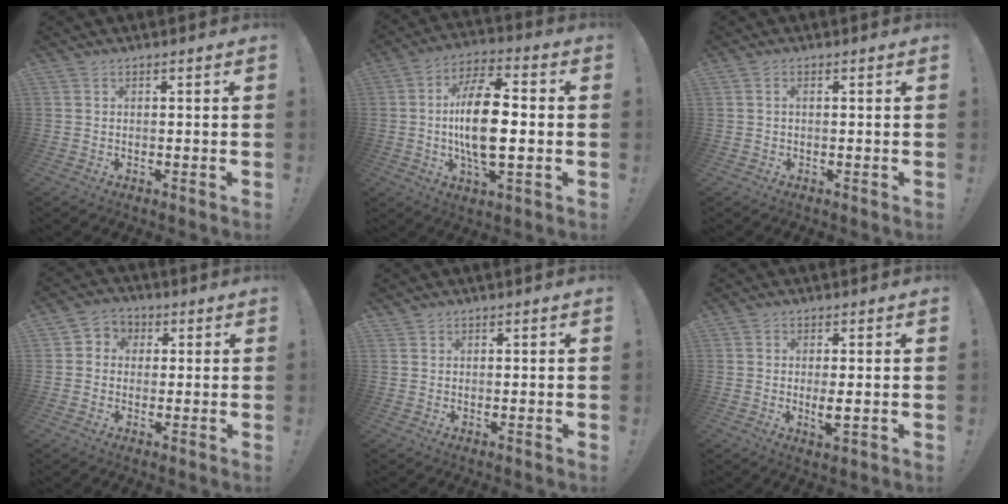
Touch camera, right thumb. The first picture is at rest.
{"total": 16.8, "force": [-0.9, 7.2, 15.2], "torque": [-0.274, 0.002, -0.023]}
{"total": 0.8, "force": [-0.1, 0.1, 0.8], "torque": [-0.017, 0.000, -0.001]}
{"total": 4.8, "force": [-0.4, 4.6, 1.2], "torque": [-0.010, 0.010, -0.006]}
{"total": 1.0, "force": [0.9, 0.4, 0.2], "torque": [0.002, -0.005, 0.017]}
{"total": 3.5, "force": [0.2, 0.6, 3.4], "torque": [-0.044, -0.010, 0.002]}